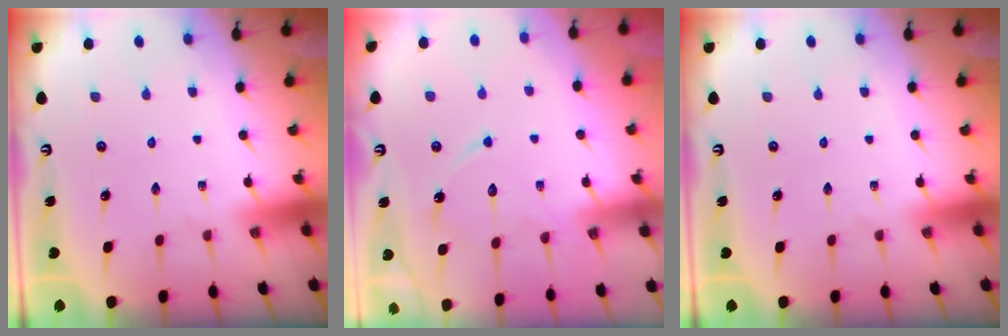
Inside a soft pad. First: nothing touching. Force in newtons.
{"total": 11.6, "press": 11.5, "slide": 1.0}
{"total": 0.0}